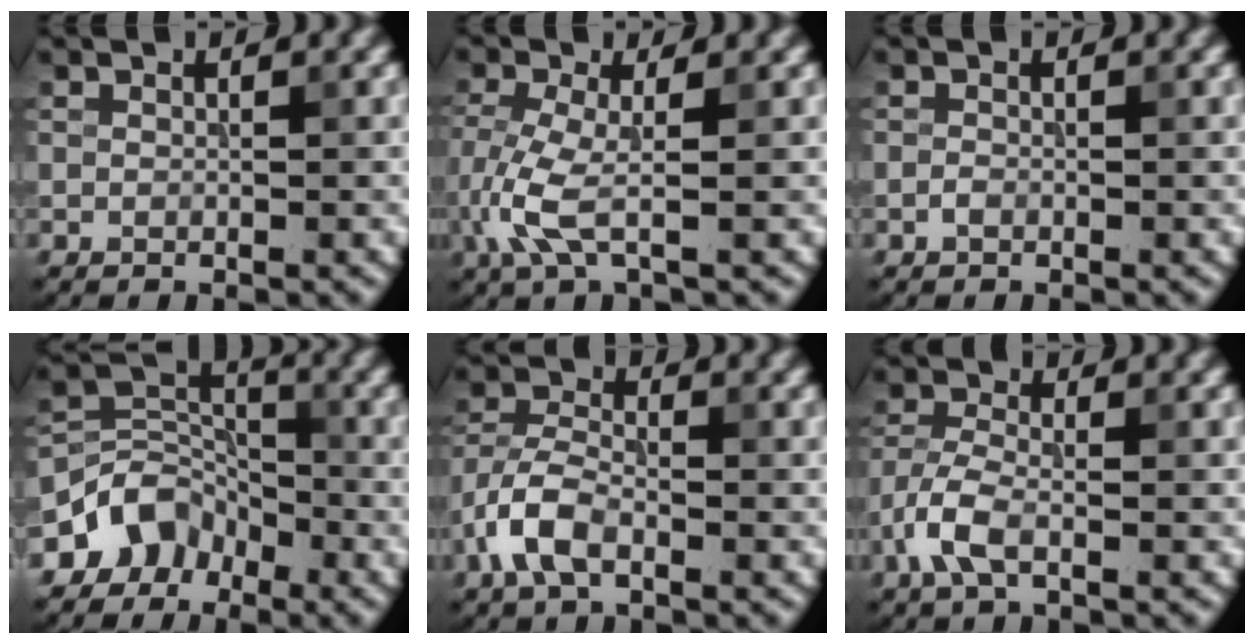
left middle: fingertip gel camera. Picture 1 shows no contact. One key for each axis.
{"total": 4.1, "fx": -1.2, "fy": 1.3, "fz": 3.7, "tx": -0.101, "ty": -0.008, "tz": -0.029}
{"total": 0.6, "fx": -0.3, "fy": 0.3, "fz": 0.4, "tx": -0.007, "ty": 0.000, "tz": -0.008}
{"total": 4.2, "fx": -2.8, "fy": 3.0, "fz": 1.0, "tx": -0.008, "ty": 0.009, "tz": -0.057}
{"total": 4.4, "fx": -2.2, "fy": 2.2, "fz": 3.1, "tx": -0.066, "ty": 0.006, "tz": -0.055}
{"total": 3.4, "fx": -1.7, "fy": 1.5, "fz": 2.6, "tx": -0.062, "ty": 0.002, "tz": -0.044}